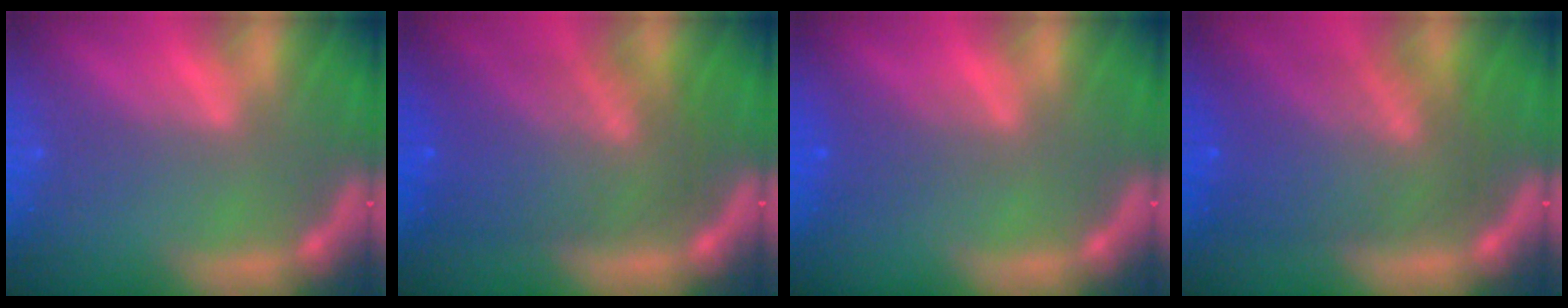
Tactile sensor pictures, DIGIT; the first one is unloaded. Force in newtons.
{"total": 9.1}
{"total": 1.9}
{"total": 9.1}